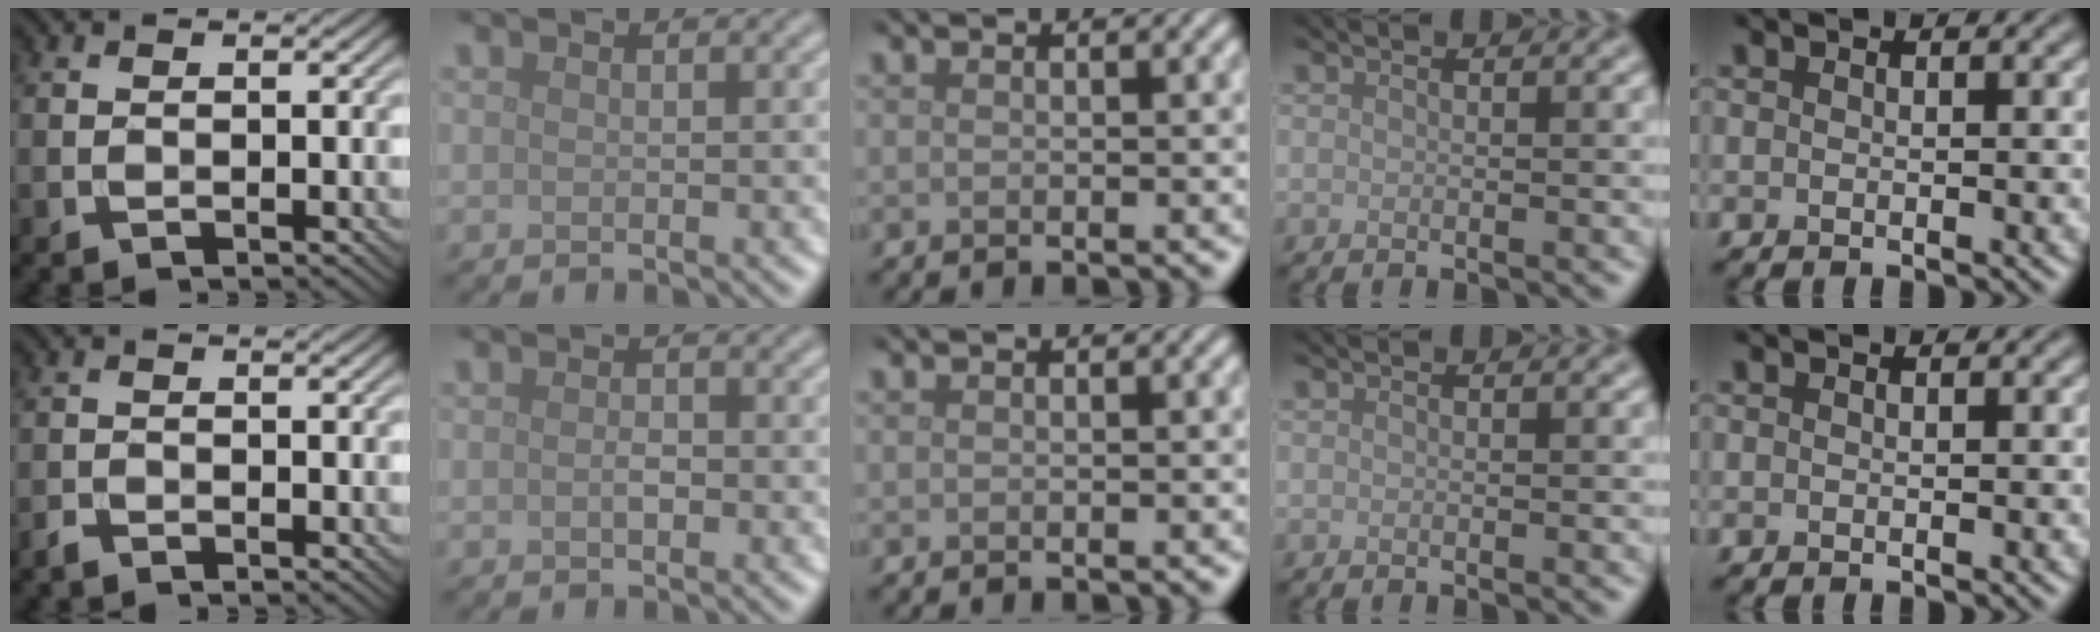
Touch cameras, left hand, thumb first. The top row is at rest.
{"thumb": {"total": 1.2, "force": [-1.1, 0.3, 0.4], "torque": [-0.009, 0.000, -0.027]}, "index": {"total": 0.9, "force": [-0.2, 0.4, 0.8], "torque": [-0.016, 0.000, -0.004]}}